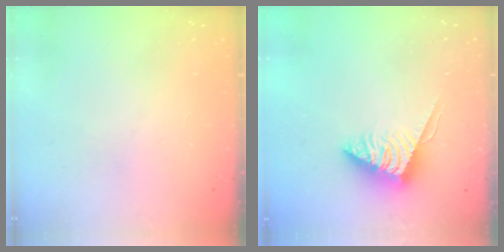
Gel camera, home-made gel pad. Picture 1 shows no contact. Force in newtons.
{"total": 5.8, "press": 5.8, "slide": 0.1}